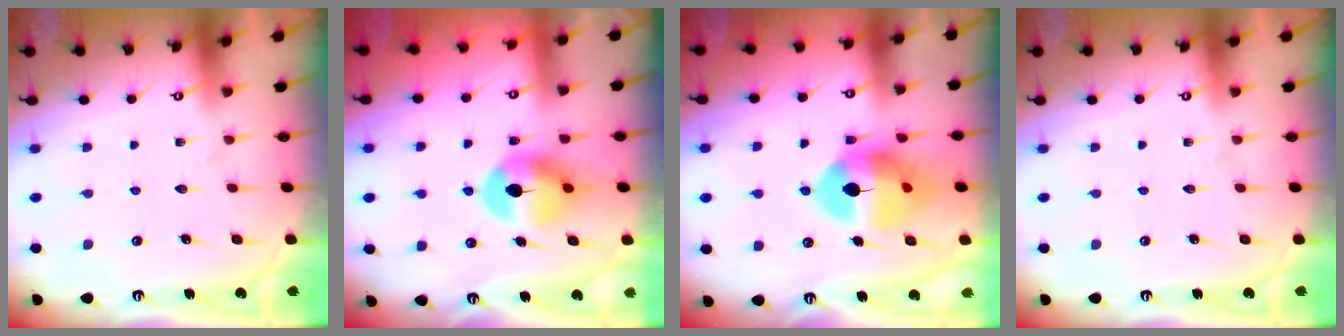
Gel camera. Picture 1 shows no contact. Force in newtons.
{"total": 9.3, "press": 9.3, "slide": 0.4}
{"total": 13.0, "press": 12.9, "slide": 1.7}
{"total": 0.0}